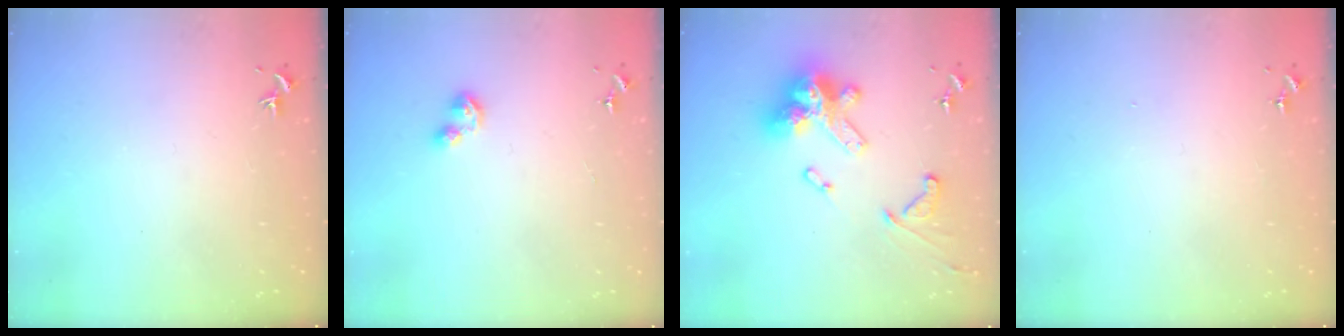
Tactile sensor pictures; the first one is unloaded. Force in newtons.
{"total": 3.7, "press": 3.7, "slide": 0.4}
{"total": 19.9, "press": 19.7, "slide": 2.2}
{"total": 0.0}